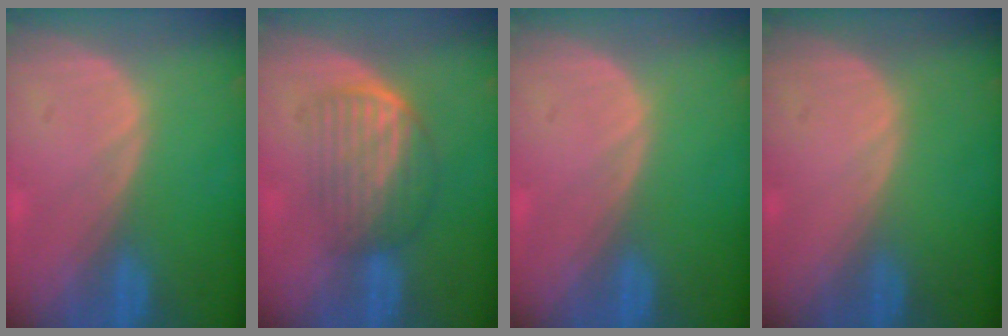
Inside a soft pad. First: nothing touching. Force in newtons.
{"total": 7.1, "press": 6.0, "slide": 3.8}
{"total": 0.0}
{"total": 0.0}